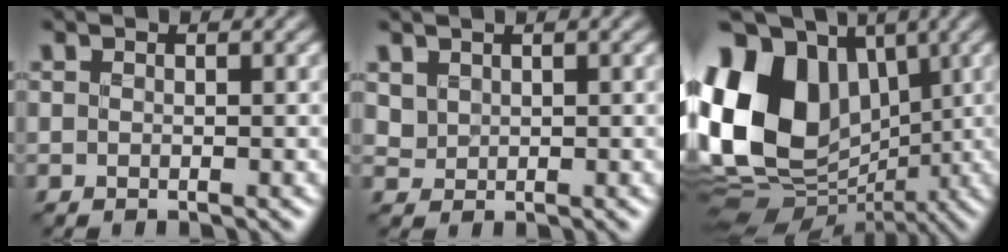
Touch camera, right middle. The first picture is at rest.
{"total": 2.4, "force": [1.1, 1.7, 1.3], "torque": [-0.054, 0.010, 0.031]}
{"total": 16.2, "force": [1.8, 11.9, 10.8], "torque": [-0.222, 0.019, 0.027]}